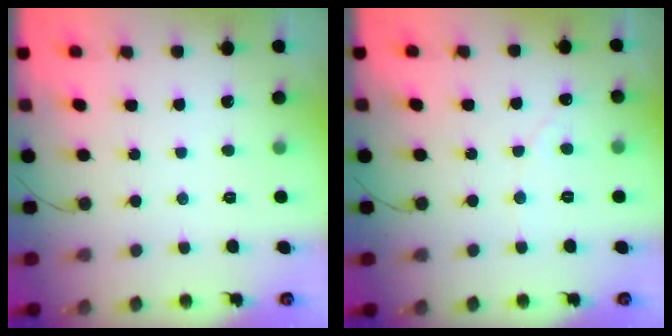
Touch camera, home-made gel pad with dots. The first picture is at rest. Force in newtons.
{"total": 3.0, "press": 2.9, "slide": 0.3}